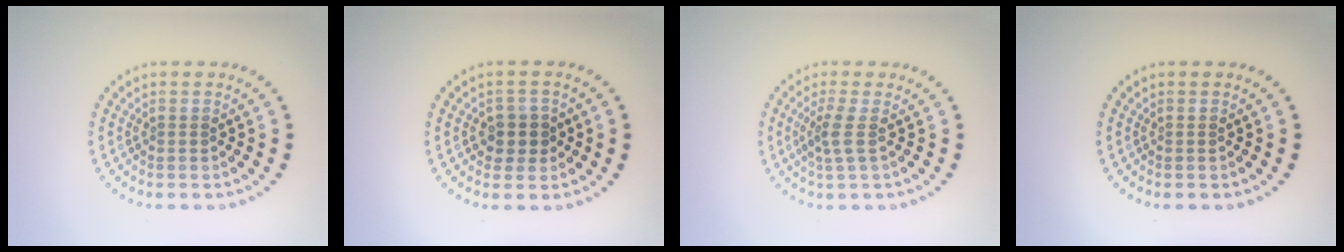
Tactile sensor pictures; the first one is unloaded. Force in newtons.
{"total": 2.4, "press": 2.2, "slide": 0.9}
{"total": 1.9, "press": 1.4, "slide": 1.3}
{"total": 0.0}